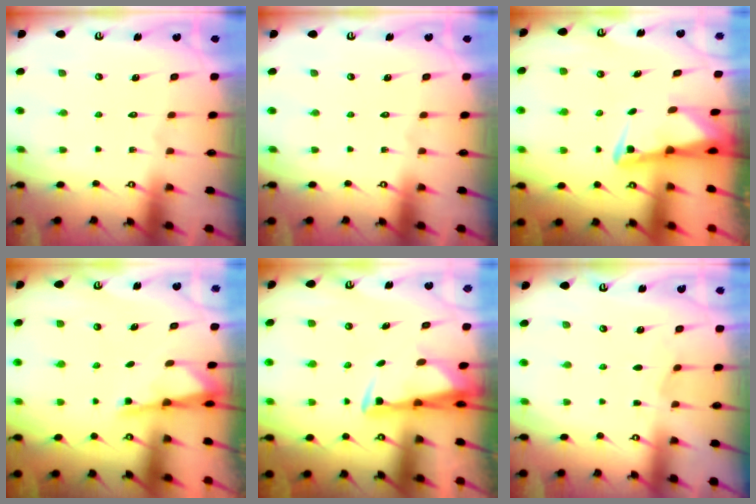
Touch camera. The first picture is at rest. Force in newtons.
{"total": 0.0}
{"total": 2.7, "press": 2.6, "slide": 0.6}
{"total": 2.4, "press": 2.3, "slide": 0.3}
{"total": 2.8, "press": 2.7, "slide": 0.9}
{"total": 2.8, "press": 2.8, "slide": 0.4}